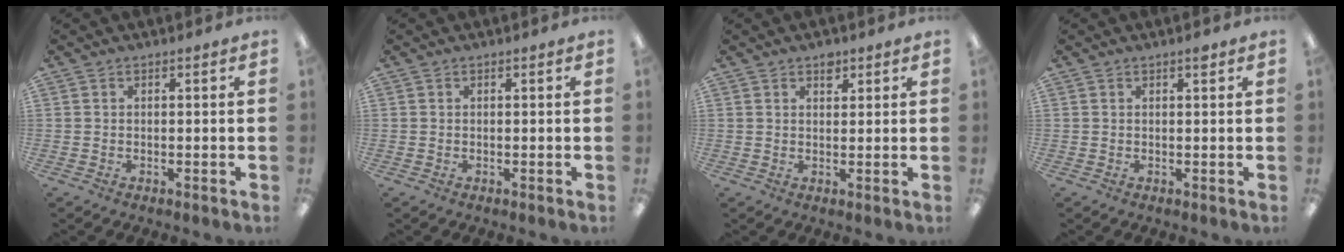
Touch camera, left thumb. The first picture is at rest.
{"total": 0.0}
{"total": 2.7, "force": [1.8, 1.6, 1.2], "torque": [-0.001, -0.008, 0.028]}
{"total": 1.0, "force": [0.7, 0.2, 0.7], "torque": [-0.007, -0.002, 0.010]}